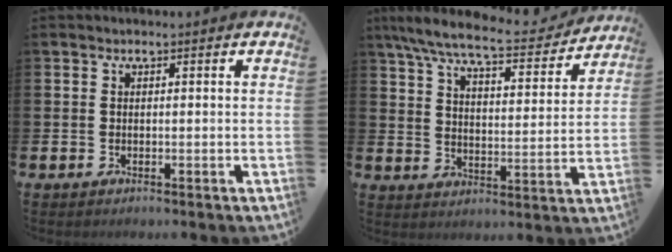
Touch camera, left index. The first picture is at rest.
{"total": 8.8, "force": [7.9, 1.2, 3.8], "torque": [-0.099, -0.047, 0.133]}